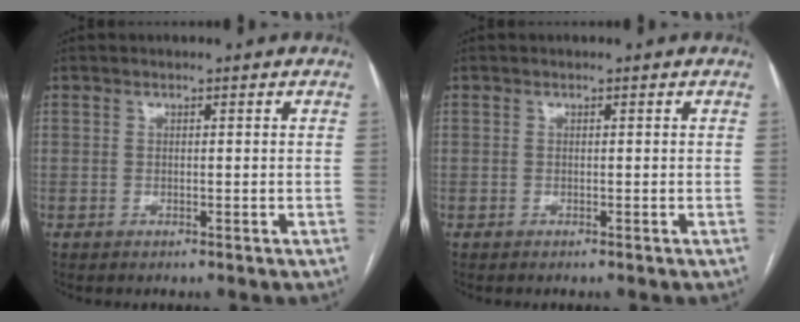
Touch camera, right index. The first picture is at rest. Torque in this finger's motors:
{"motor_torque": [-0.01, 0.08, -0.35, -0.05]}